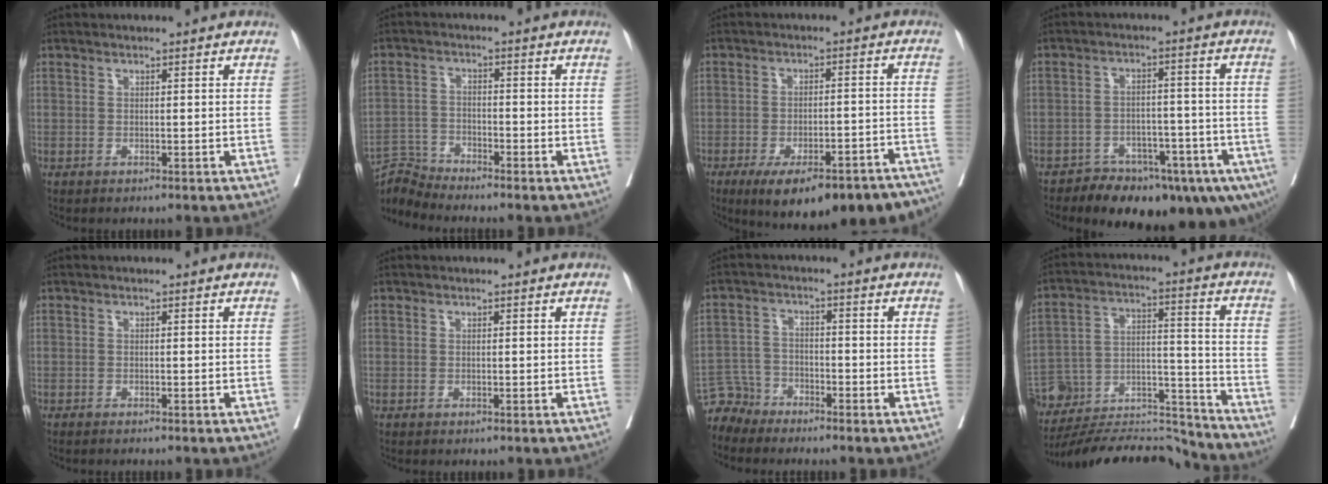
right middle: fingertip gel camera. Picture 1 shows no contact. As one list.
[{"total": 5.1, "force": [-4.7, -1.4, -1.2], "torque": [0.017, -0.005, -0.092]}, {"total": 19.3, "force": [-15.2, 4.9, 10.9], "torque": [-0.113, 0.006, -0.200]}, {"total": 15.7, "force": [-10.4, 7.0, 9.5], "torque": [-0.091, 0.020, -0.137]}, {"total": 1.5, "force": [-1.3, -0.1, 0.7], "torque": [-0.007, 0.002, -0.017]}, {"total": 0.0}, {"total": 4.0, "force": [-3.6, 1.3, -1.2], "torque": [0.026, 0.003, -0.072]}, {"total": 20.3, "force": [-19.8, 2.8, 3.6], "torque": [-0.081, 0.043, -0.306]}]